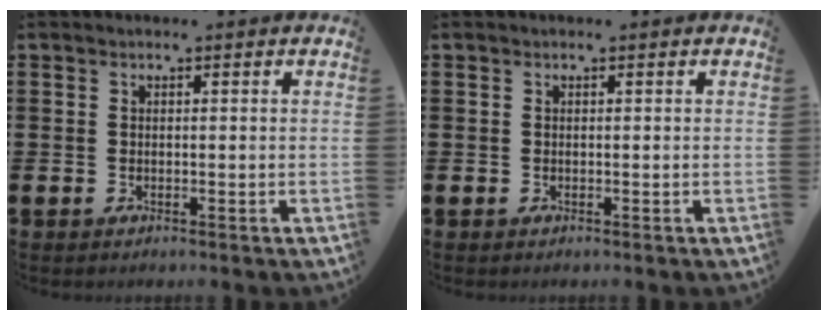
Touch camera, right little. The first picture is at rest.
{"total": 0.0}